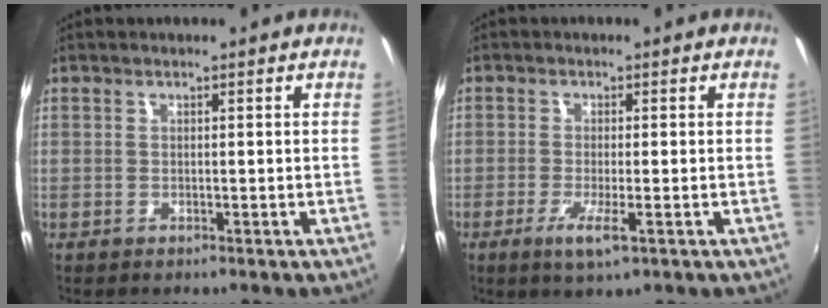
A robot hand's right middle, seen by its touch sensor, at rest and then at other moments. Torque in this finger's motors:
{"motor_torque": [0.88, -1.25, 0.03, 0.05]}